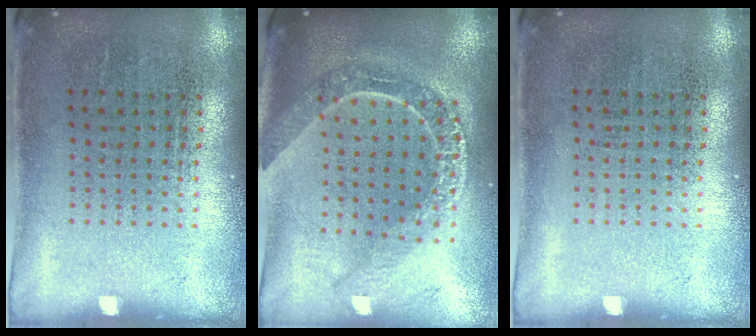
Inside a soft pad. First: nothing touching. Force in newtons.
{"total": 2.2, "press": 1.8, "slide": 1.1}
{"total": 0.0}